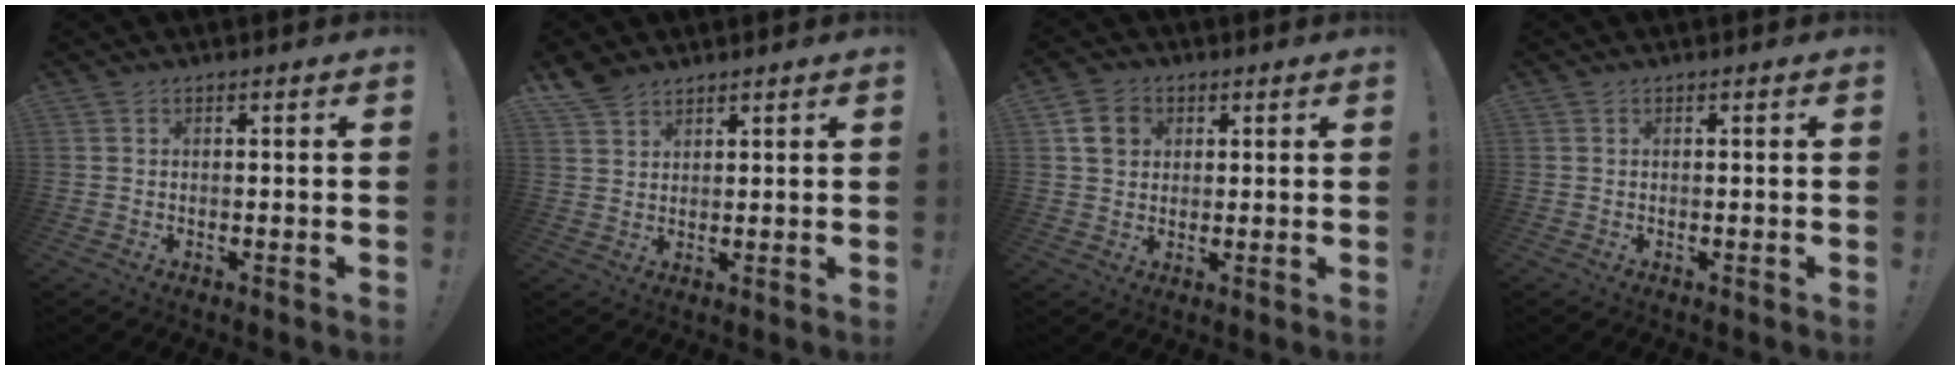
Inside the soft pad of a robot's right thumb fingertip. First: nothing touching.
{"total": 4.8, "force": [4.0, 2.2, 1.5], "torque": [-0.026, -0.025, 0.077]}
{"total": 6.4, "force": [2.3, 5.2, 3.0], "torque": [-0.050, 0.006, 0.047]}
{"total": 0.0}